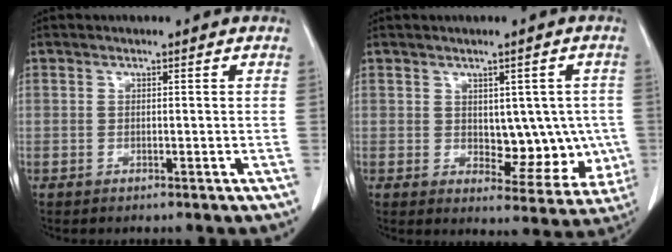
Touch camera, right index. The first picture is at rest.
{"total": 8.7, "force": [0.0, 4.9, 7.1], "torque": [-0.068, 0.006, 0.015]}